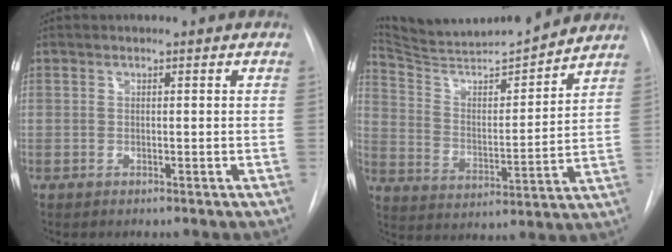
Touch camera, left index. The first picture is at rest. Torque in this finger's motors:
{"motor_torque": [0.56, -1.13, -0.39, 0.00]}